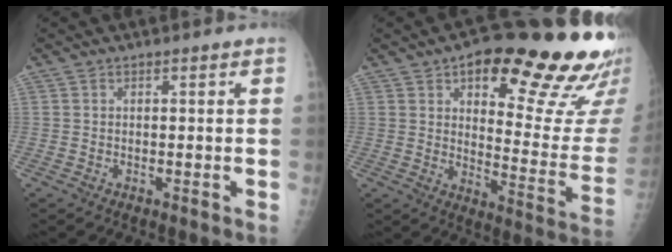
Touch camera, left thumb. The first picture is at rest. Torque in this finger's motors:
{"motor_torque": [0.45, 0.97, 1.41, -1.35, 0.08]}